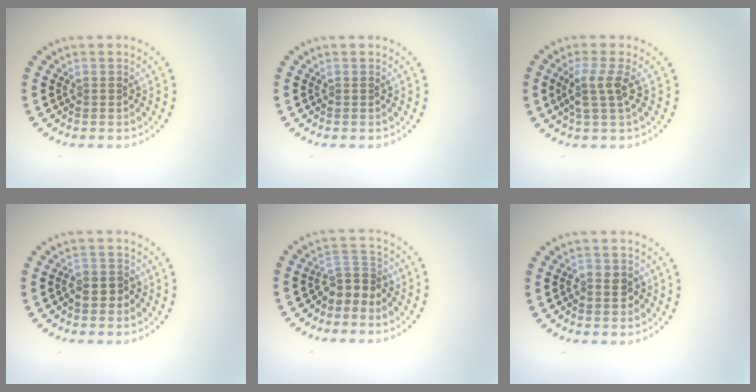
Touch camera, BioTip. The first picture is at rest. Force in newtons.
{"total": 0.0}
{"total": 2.6, "press": 2.1, "slide": 1.6}
{"total": 1.7, "press": 1.6, "slide": 0.8}
{"total": 2.8, "press": 2.0, "slide": 1.9}
{"total": 2.0, "press": 1.9, "slide": 0.5}